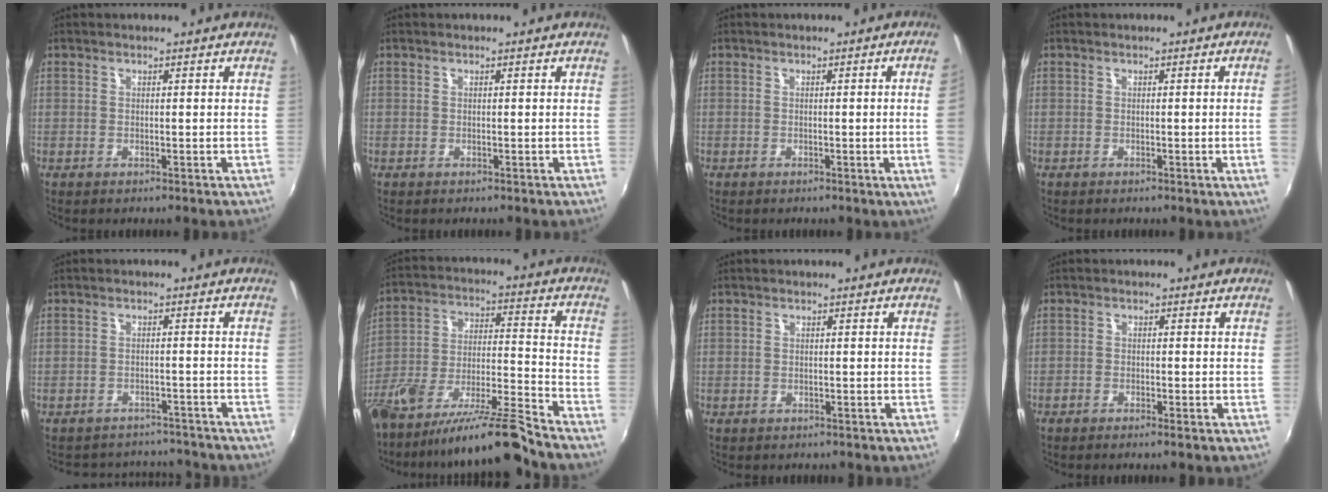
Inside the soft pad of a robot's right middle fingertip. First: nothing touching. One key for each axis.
{"total": 0.0}
{"total": 3.9, "fx": 0.3, "fy": -2.0, "fz": 3.3, "tx": -0.053, "ty": -0.010, "tz": 0.009}
{"total": 2.1, "fx": 0.1, "fy": -1.3, "fz": 1.6, "tx": -0.016, "ty": -0.013, "tz": 0.005}
{"total": 10.8, "fx": -9.7, "fy": 4.3, "fz": 2.1, "tx": -0.051, "ty": 0.023, "tz": -0.121}
{"total": 15.7, "fx": -12.4, "fy": 0.7, "fz": 9.6, "tx": -0.174, "ty": -0.027, "tz": -0.216}
{"total": 0.8, "fx": -0.5, "fy": 0.6, "fz": 0.0, "tx": -0.002, "ty": -0.001, "tz": -0.007}
{"total": 1.6, "fx": -1.4, "fy": 0.1, "fz": 0.8, "tx": -0.030, "ty": -0.001, "tz": -0.028}